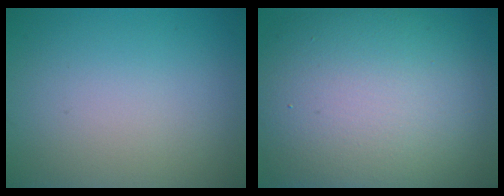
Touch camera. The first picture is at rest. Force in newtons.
{"total": 14.6, "press": 14.5, "slide": 0.5}